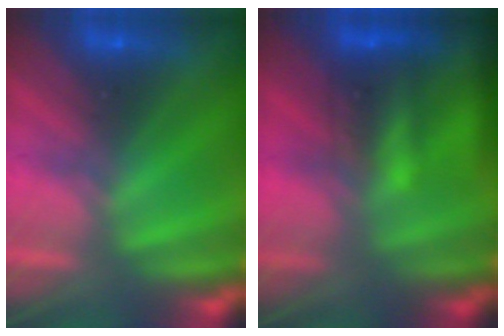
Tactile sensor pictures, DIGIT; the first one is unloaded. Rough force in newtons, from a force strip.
{"total": 5.5}